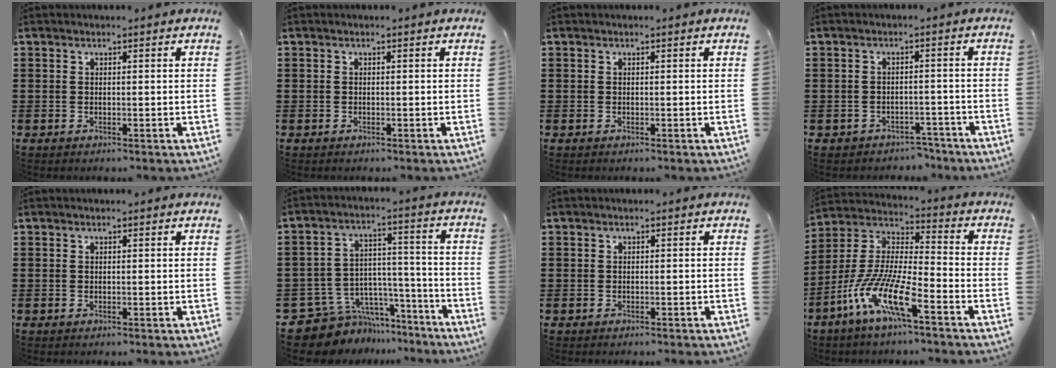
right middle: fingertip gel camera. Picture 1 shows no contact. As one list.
[{"total": 0.0}, {"total": 0.0}, {"total": 2.6, "force": [-2.5, 0.7, -0.2], "torque": [-0.005, 0.002, -0.056]}, {"total": 0.0}, {"total": 9.1, "force": [-7.3, 5.1, 1.4], "torque": [-0.039, 0.013, -0.135]}, {"total": 0.8, "force": [-0.6, 0.6, 0.0], "torque": [0.000, 0.003, -0.015]}, {"total": 11.7, "force": [-8.0, 1.9, 8.4], "torque": [-0.201, -0.020, -0.167]}]